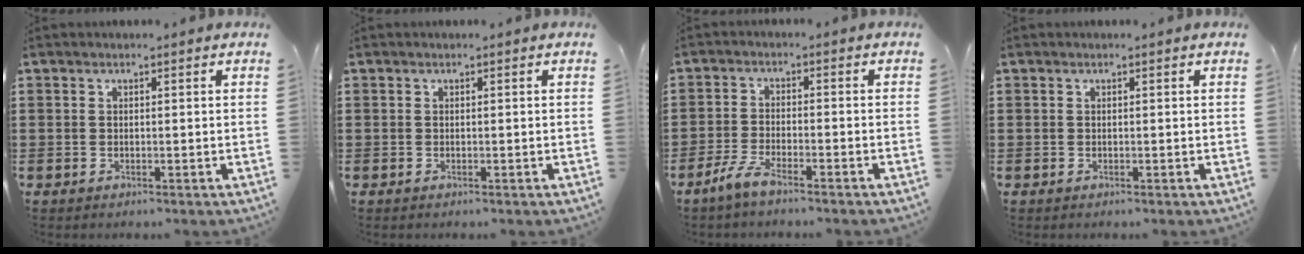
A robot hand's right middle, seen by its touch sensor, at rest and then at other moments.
{"total": 0.0}
{"total": 3.9, "force": [-3.2, 0.5, 2.3], "torque": [-0.058, -0.001, -0.066]}
{"total": 0.0}